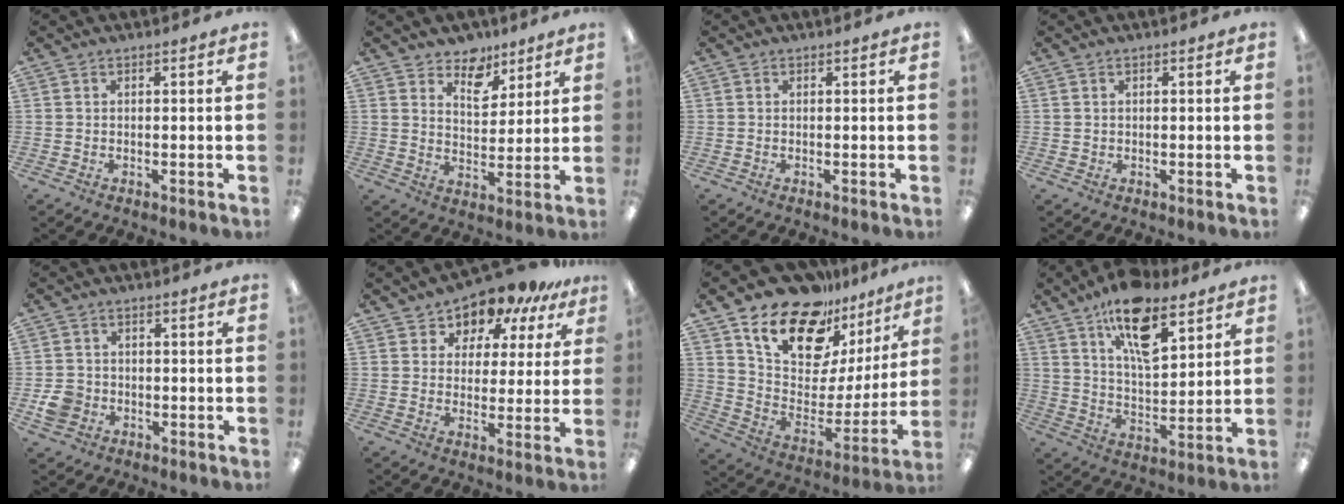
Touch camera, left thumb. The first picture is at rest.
{"total": 7.7, "force": [6.0, 4.3, 2.1], "torque": [-0.021, -0.041, 0.106]}
{"total": 0.0}
{"total": 0.6, "force": [0.2, 0.6, 0.1], "torque": [-0.002, 0.004, 0.003]}
{"total": 5.1, "force": [-1.5, 4.5, 1.8], "torque": [-0.020, 0.005, -0.028]}
{"total": 9.6, "force": [8.2, 4.8, 1.6], "torque": [-0.040, -0.071, 0.150]}
{"total": 19.2, "force": [14.3, 9.8, 8.2], "torque": [-0.150, -0.107, 0.253]}
{"total": 15.7, "force": [10.1, 6.6, 10.1], "torque": [-0.168, -0.041, 0.172]}